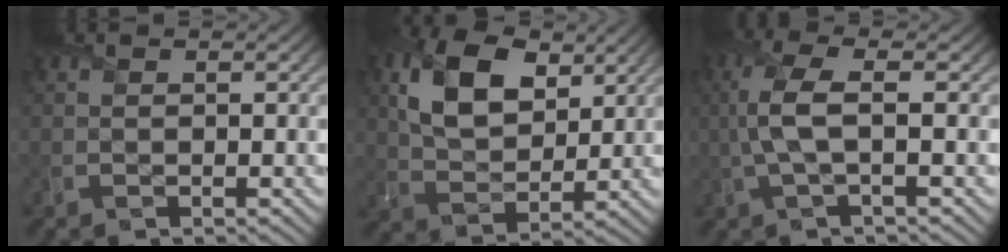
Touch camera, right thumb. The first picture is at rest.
{"total": 10.7, "force": [4.0, 6.6, 7.4], "torque": [-0.167, 0.006, 0.074]}
{"total": 5.7, "force": [-0.1, 1.7, 5.5], "torque": [-0.133, 0.009, -0.009]}